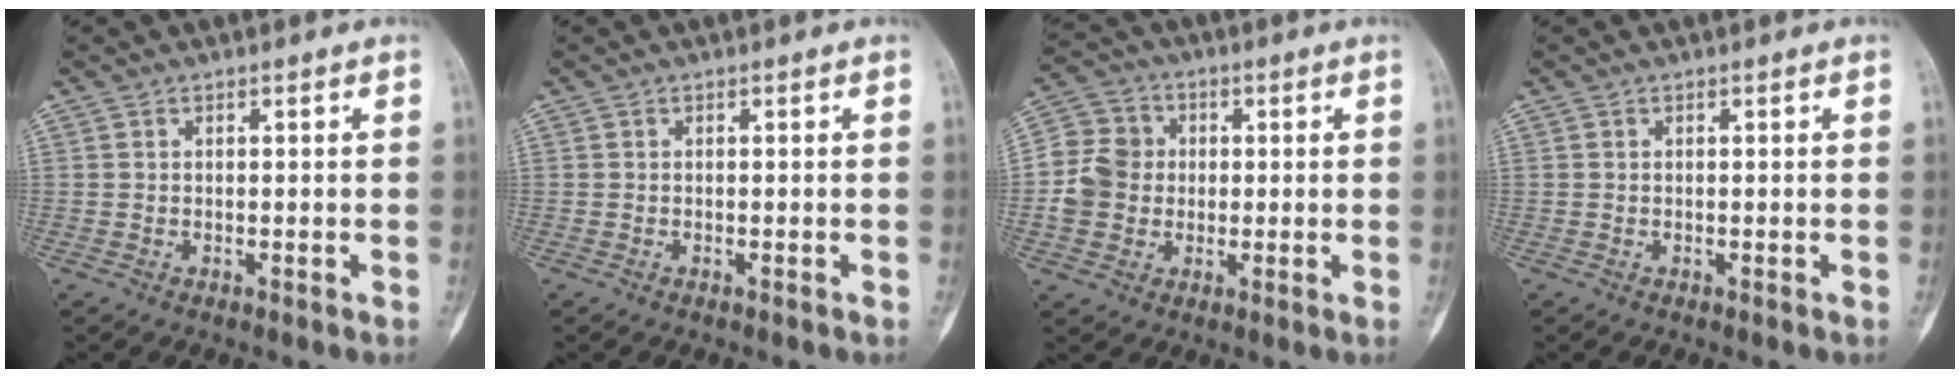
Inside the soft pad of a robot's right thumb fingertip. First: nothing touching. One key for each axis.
{"total": 0.0}
{"total": 9.2, "fx": -0.5, "fy": 8.4, "fz": 3.5, "tx": -0.053, "ty": 0.023, "tz": -0.017}
{"total": 0.0}